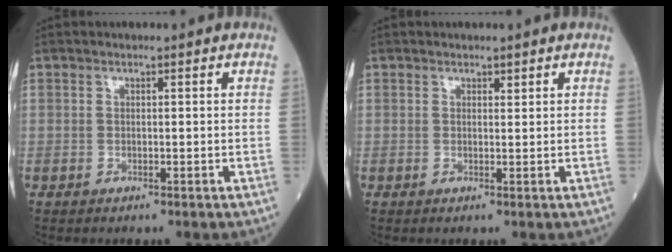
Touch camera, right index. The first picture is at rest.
{"total": 0.5, "force": [0.4, 0.2, 0.2], "torque": [-0.006, -0.003, 0.007]}